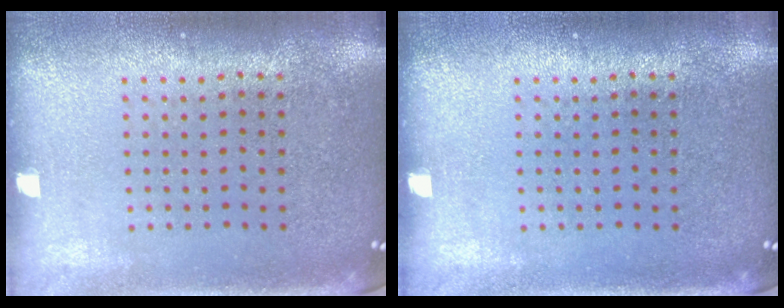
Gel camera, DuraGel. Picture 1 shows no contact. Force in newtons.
{"total": 0.0}